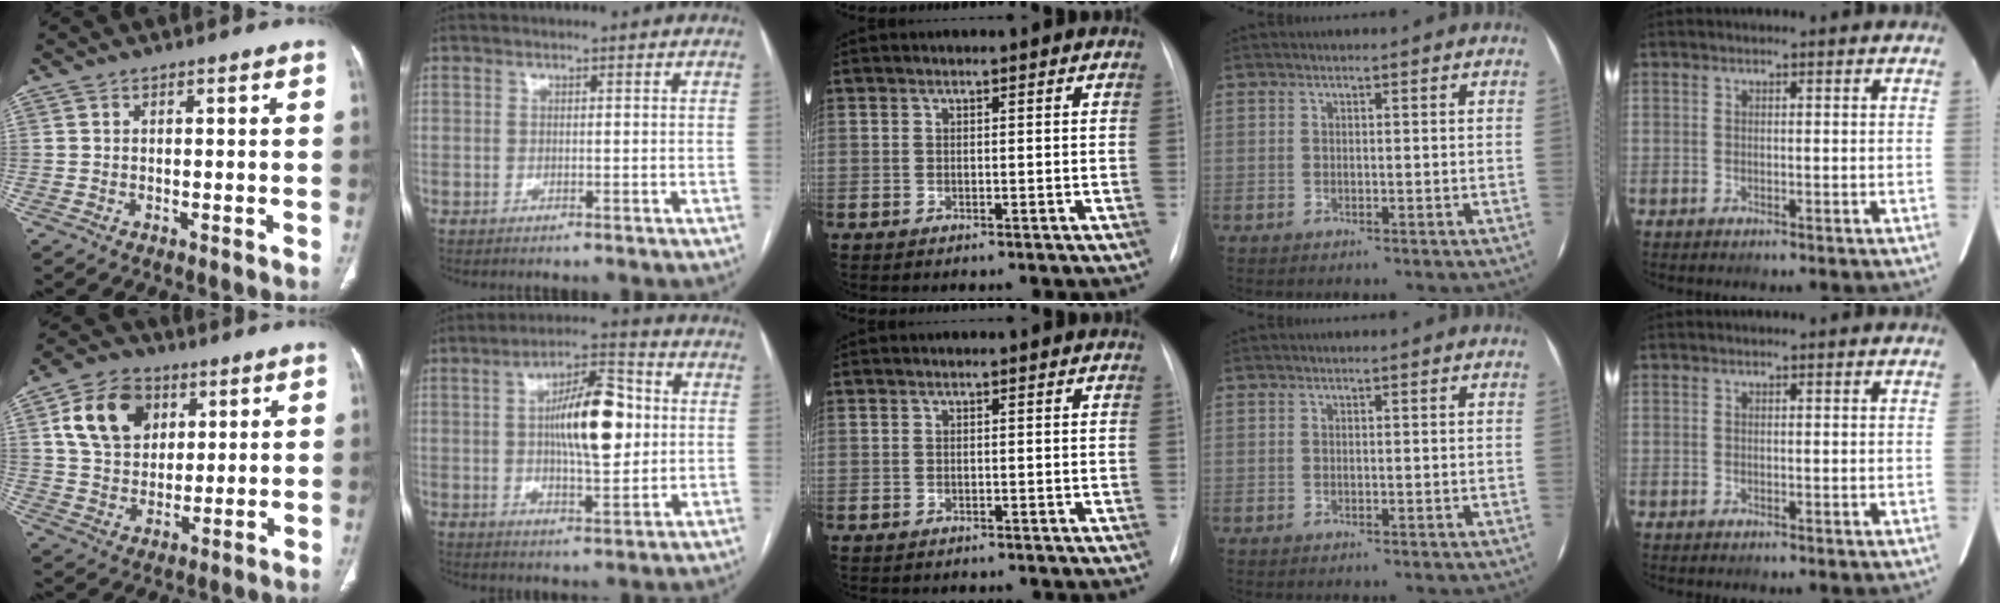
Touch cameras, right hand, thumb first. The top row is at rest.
{"thumb": {"total": 13.5, "force": [4.8, 10.0, 7.7], "torque": [-0.111, -0.005, 0.087]}, "index": {"total": 12.7, "force": [1.3, 3.8, 12.0], "torque": [-0.203, 0.020, 0.021]}, "middle": {"total": 1.3, "force": [-1.1, 0.4, 0.4], "torque": [-0.017, -0.004, -0.012]}}